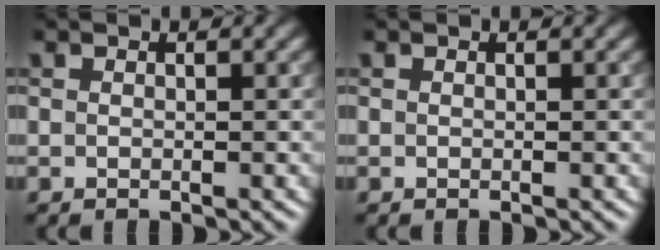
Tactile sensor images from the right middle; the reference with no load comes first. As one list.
[{"total": 0.0}]